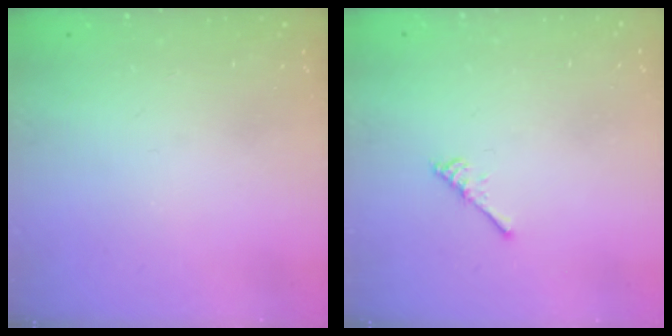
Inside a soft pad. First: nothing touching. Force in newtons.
{"total": 3.0, "press": 2.9, "slide": 0.5}